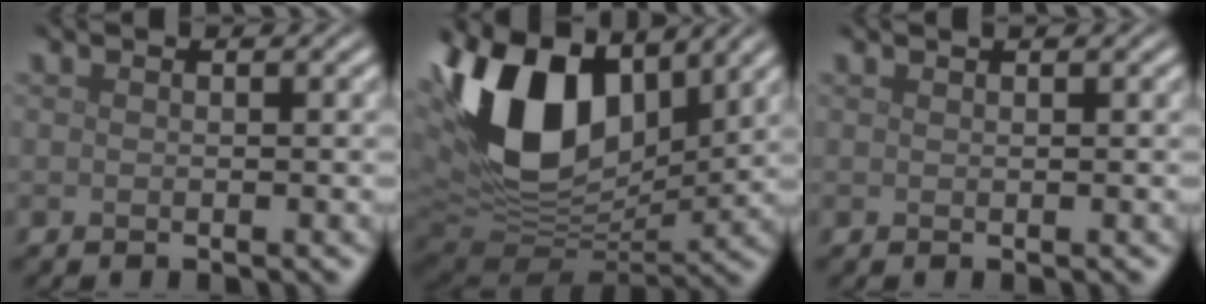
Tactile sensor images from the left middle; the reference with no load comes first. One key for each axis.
{"total": 14.1, "fx": 4.7, "fy": 8.4, "fz": 10.3, "tx": -0.218, "ty": 0.012, "tz": 0.082}
{"total": 0.6, "fx": 0.5, "fy": 0.1, "fz": 0.4, "tx": -0.003, "ty": 0.002, "tz": 0.005}